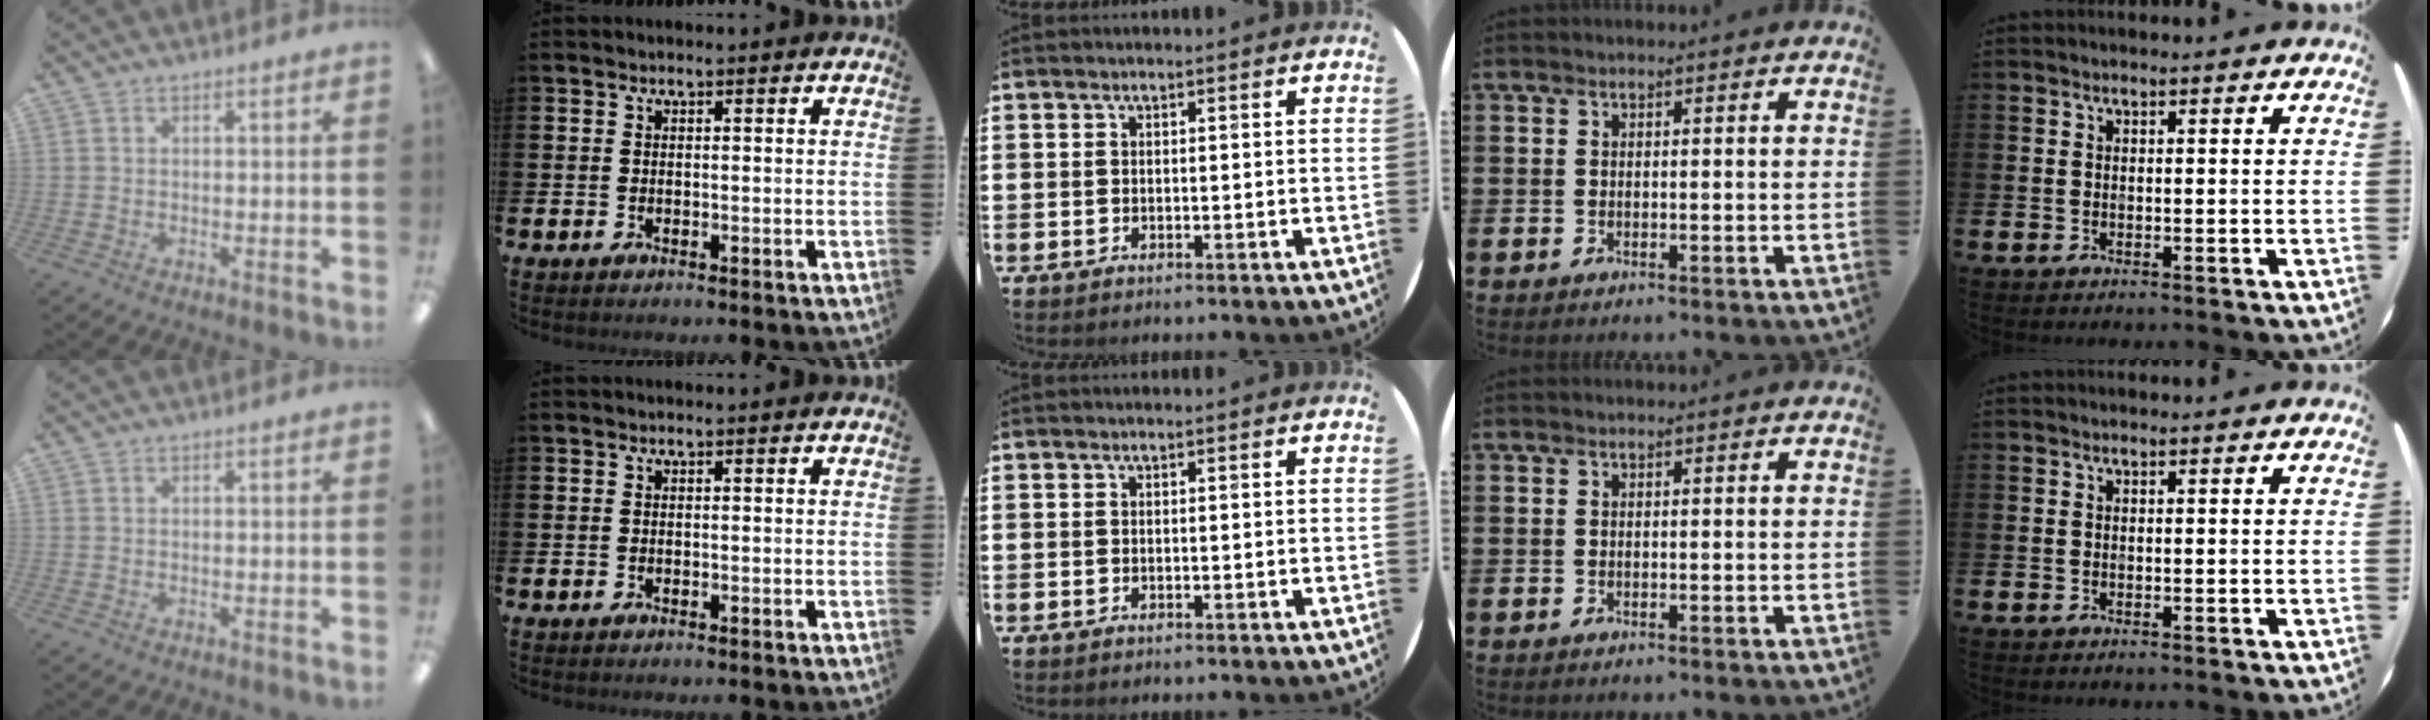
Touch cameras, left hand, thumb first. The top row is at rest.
{}